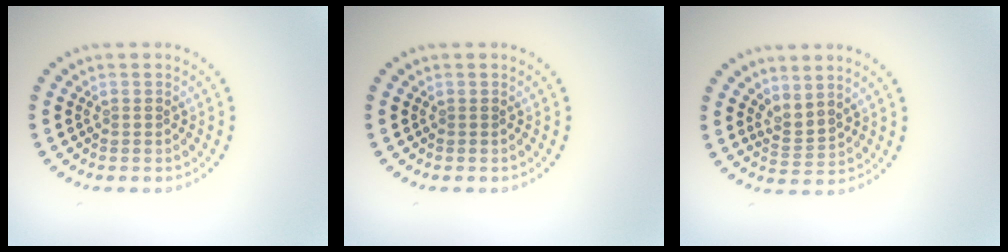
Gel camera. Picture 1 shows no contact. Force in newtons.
{"total": 0.0}
{"total": 2.2, "press": 1.4, "slide": 1.6}